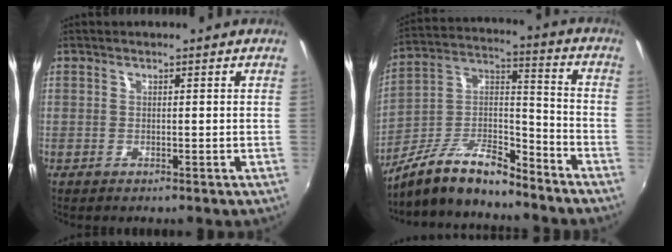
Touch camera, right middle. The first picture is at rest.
{"total": 13.8, "force": [-11.1, 3.7, 7.2], "torque": [-0.153, 0.013, -0.207]}